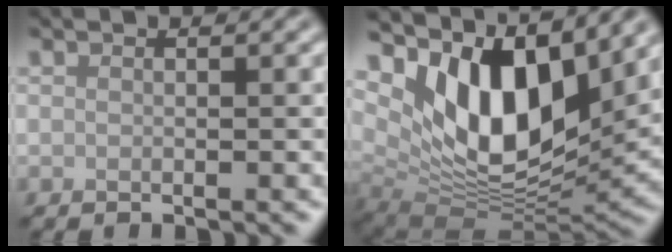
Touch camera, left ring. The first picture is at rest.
{"total": 12.3, "force": [5.4, 6.1, 9.2], "torque": [-0.157, -0.011, 0.099]}